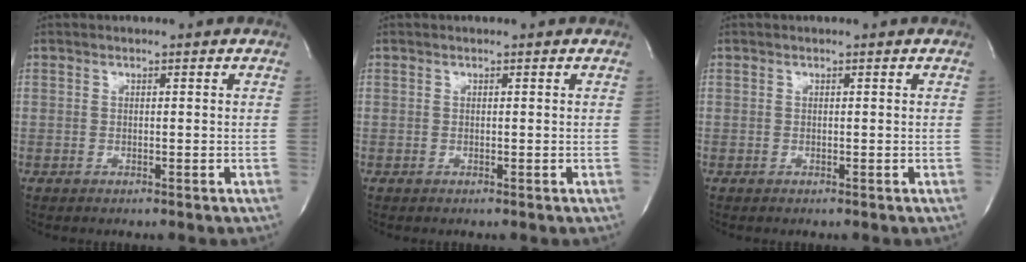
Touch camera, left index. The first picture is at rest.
{"total": 0.0}
{"total": 0.0}